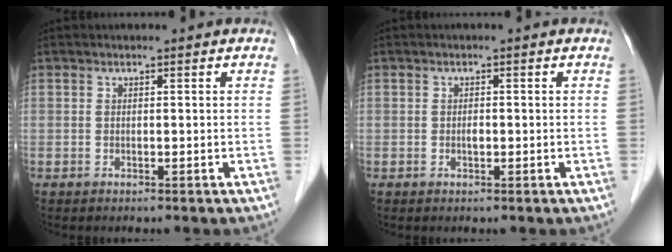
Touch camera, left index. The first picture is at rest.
{"total": 0.8, "force": [-0.2, 0.4, 0.6], "torque": [-0.014, 0.000, -0.003]}